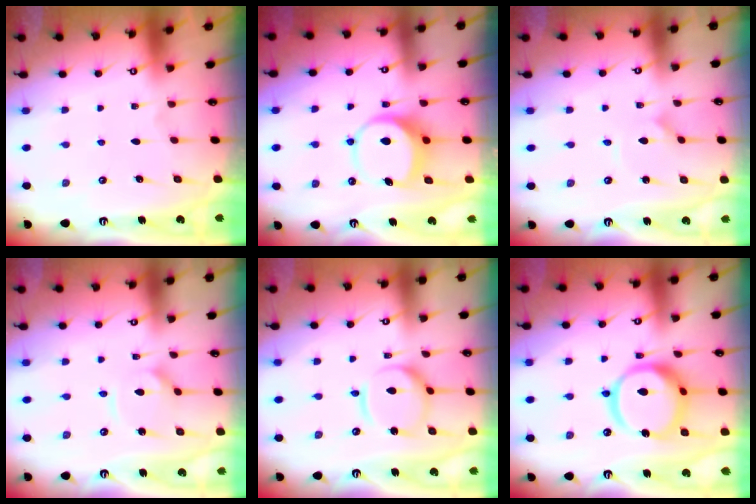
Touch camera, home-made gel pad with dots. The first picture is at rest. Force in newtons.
{"total": 8.4, "press": 8.4, "slide": 1.1}
{"total": 0.9, "press": 0.9, "slide": 0.0}
{"total": 6.6, "press": 6.6, "slide": 0.5}
{"total": 10.8, "press": 10.7, "slide": 1.0}
{"total": 16.9, "press": 16.8, "slide": 1.8}